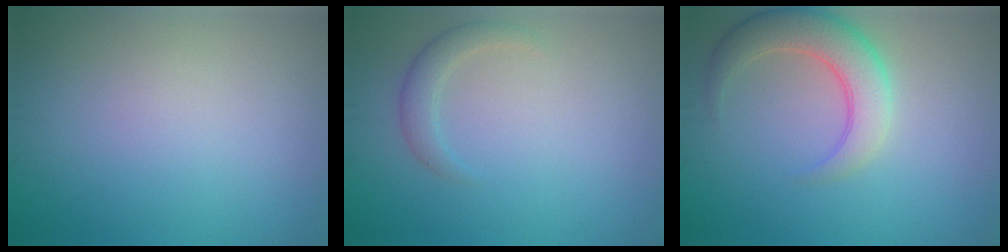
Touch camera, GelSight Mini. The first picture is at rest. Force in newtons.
{"total": 1.8, "press": 1.8, "slide": 0.1}
{"total": 4.9, "press": 4.9, "slide": 0.5}